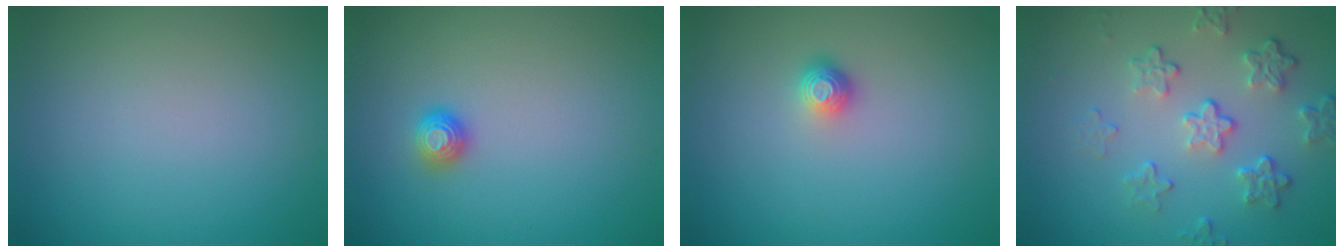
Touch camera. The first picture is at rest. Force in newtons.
{"total": 1.1, "press": 1.1, "slide": 0.2}
{"total": 1.2, "press": 1.0, "slide": 0.7}
{"total": 4.6, "press": 3.4, "slide": 3.1}